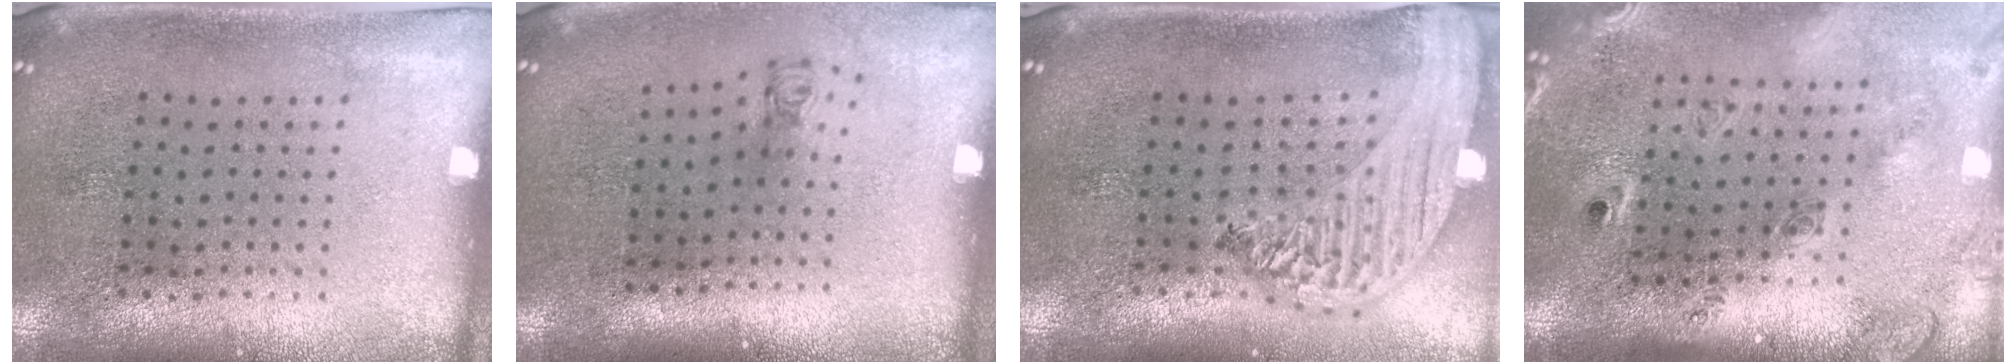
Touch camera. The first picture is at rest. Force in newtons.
{"total": 0.7, "press": 0.4, "slide": 0.6}
{"total": 2.5, "press": 2.1, "slide": 1.3}
{"total": 2.6, "press": 1.9, "slide": 1.8}